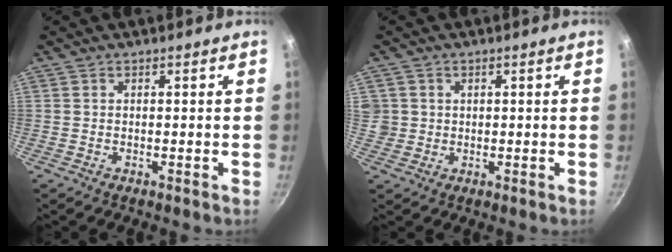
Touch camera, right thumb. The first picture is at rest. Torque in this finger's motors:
{"motor_torque": [-0.87, 0.50, 0.62, -0.05, 0.15]}